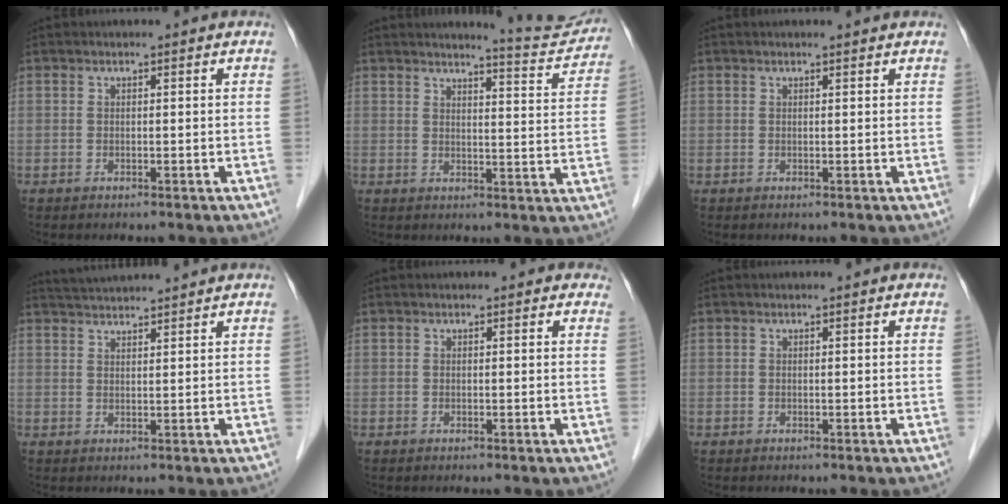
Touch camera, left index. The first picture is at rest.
{"total": 7.9, "force": [7.8, -0.1, 0.9], "torque": [-0.014, -0.030, 0.087]}
{"total": 1.3, "force": [1.2, 0.0, 0.4], "torque": [-0.011, 0.007, 0.015]}
{"total": 5.8, "force": [5.5, -0.6, 1.6], "torque": [-0.030, 0.030, 0.089]}
{"total": 1.2, "force": [0.9, 0.6, 0.5], "torque": [0.003, -0.001, 0.001]}
{"total": 0.0}